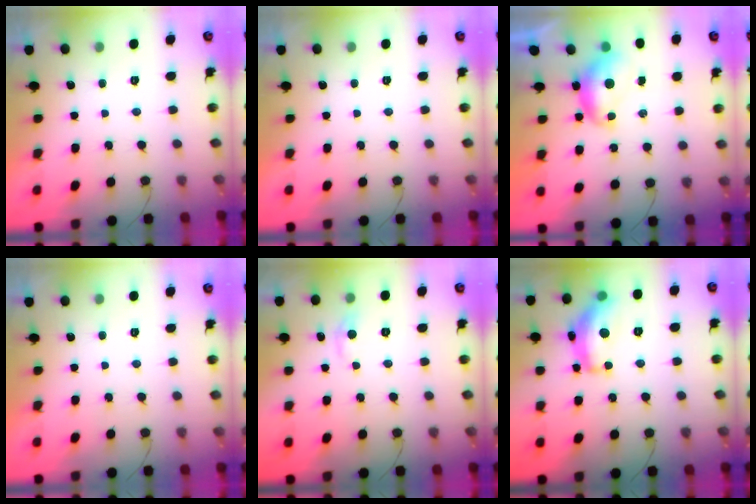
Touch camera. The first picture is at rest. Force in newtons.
{"total": 0.0}
{"total": 7.7, "press": 7.6, "slide": 0.9}
{"total": 0.0}
{"total": 4.8, "press": 4.8, "slide": 0.7}
{"total": 16.1, "press": 16.1, "slide": 0.8}